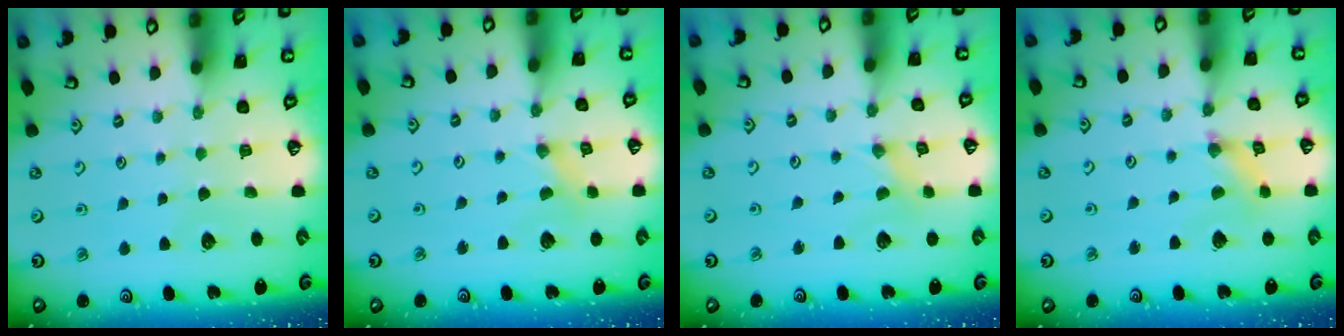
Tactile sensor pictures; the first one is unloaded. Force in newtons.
{"total": 1.7, "press": 1.6, "slide": 0.4}
{"total": 1.0, "press": 1.0, "slide": 0.2}
{"total": 2.0, "press": 2.0, "slide": 0.4}